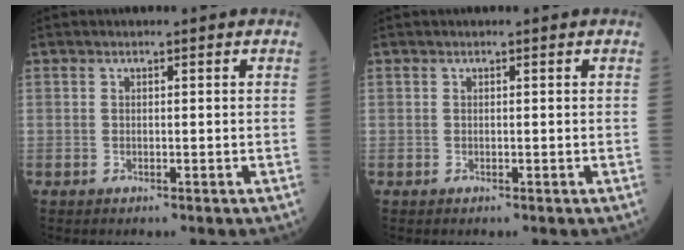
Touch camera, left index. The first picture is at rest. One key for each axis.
{"total": 0.0}